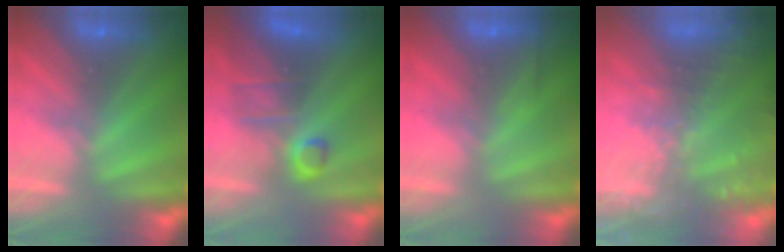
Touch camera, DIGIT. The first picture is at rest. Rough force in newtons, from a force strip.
{"total": 6.4}
{"total": 2.5}
{"total": 5.7}